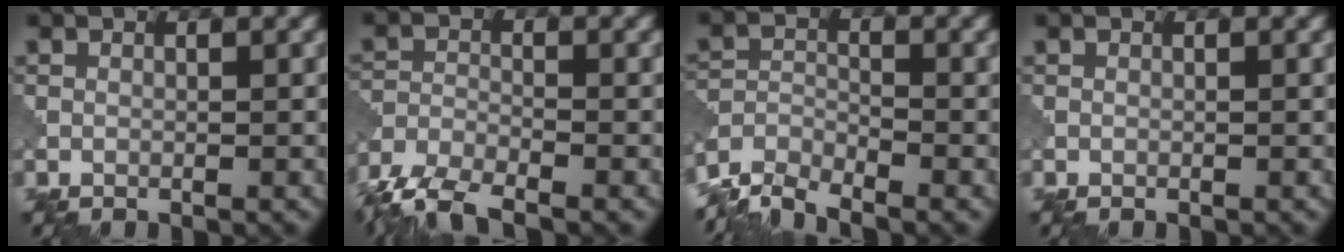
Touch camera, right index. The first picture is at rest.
{"total": 6.1, "force": [-5.1, 1.4, 3.1], "torque": [-0.065, -0.014, -0.107]}
{"total": 4.1, "force": [-3.9, 0.9, 1.2], "torque": [-0.020, -0.006, -0.086]}
{"total": 0.0}